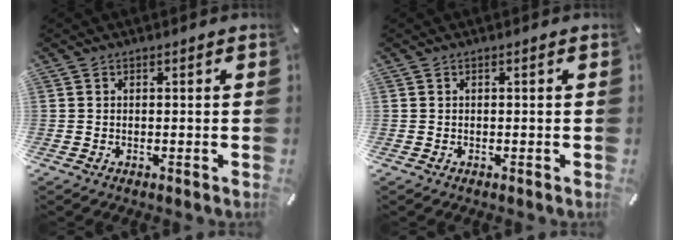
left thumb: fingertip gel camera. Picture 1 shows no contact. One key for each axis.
{"total": 0.0}